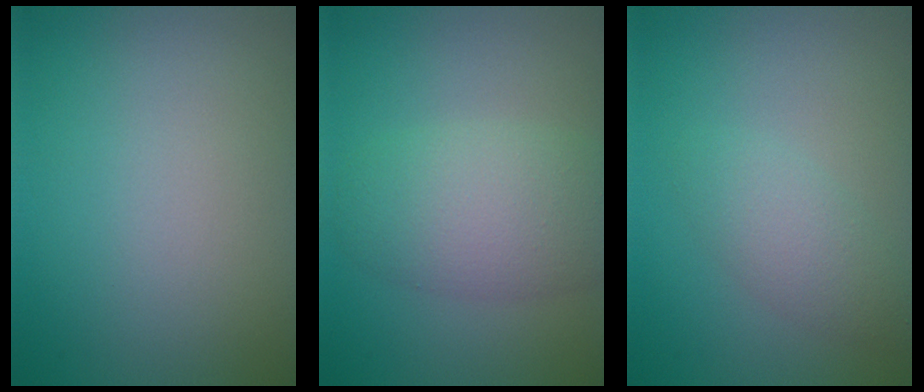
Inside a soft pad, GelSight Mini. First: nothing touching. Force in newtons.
{"total": 5.1, "press": 5.0, "slide": 0.3}
{"total": 2.5, "press": 2.5, "slide": 0.1}